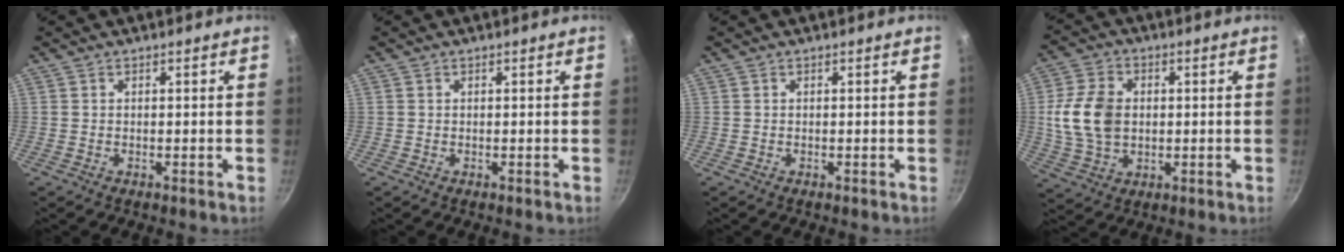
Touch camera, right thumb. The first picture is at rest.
{"total": 0.0}
{"total": 0.0}
{"total": 11.6, "force": [0.7, 8.4, 8.0], "torque": [-0.141, 0.004, 0.016]}